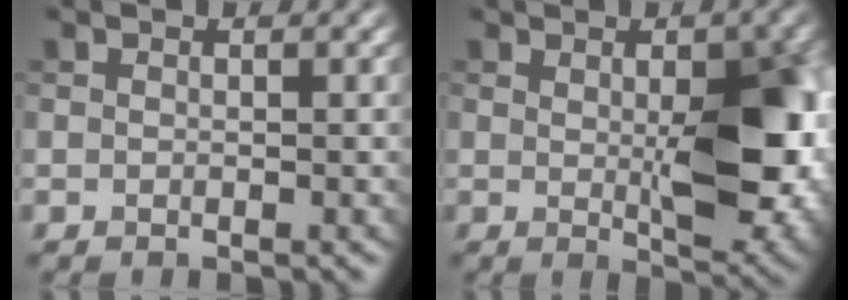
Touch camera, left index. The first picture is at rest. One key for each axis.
{"total": 9.4, "fx": 0.3, "fy": 3.8, "fz": 8.6, "tx": -0.121, "ty": -0.012, "tz": 0.016}